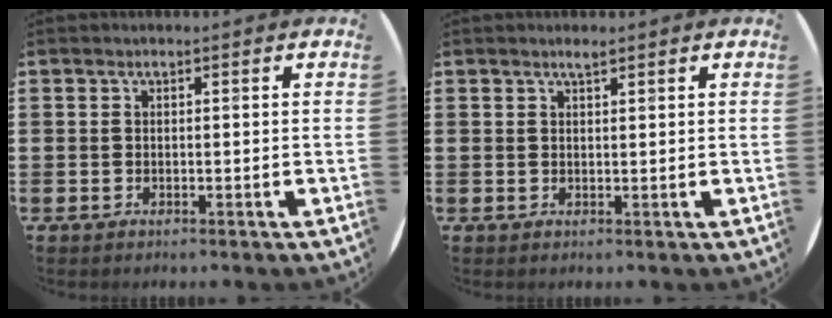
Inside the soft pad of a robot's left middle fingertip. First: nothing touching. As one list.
[{"total": 1.1, "force": [1.0, 0.1, 0.5], "torque": [-0.010, 0.002, 0.017]}]